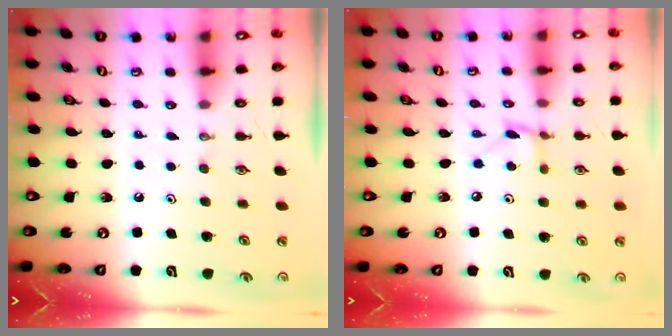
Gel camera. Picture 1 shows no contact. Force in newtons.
{"total": 4.2, "press": 4.2, "slide": 0.3}